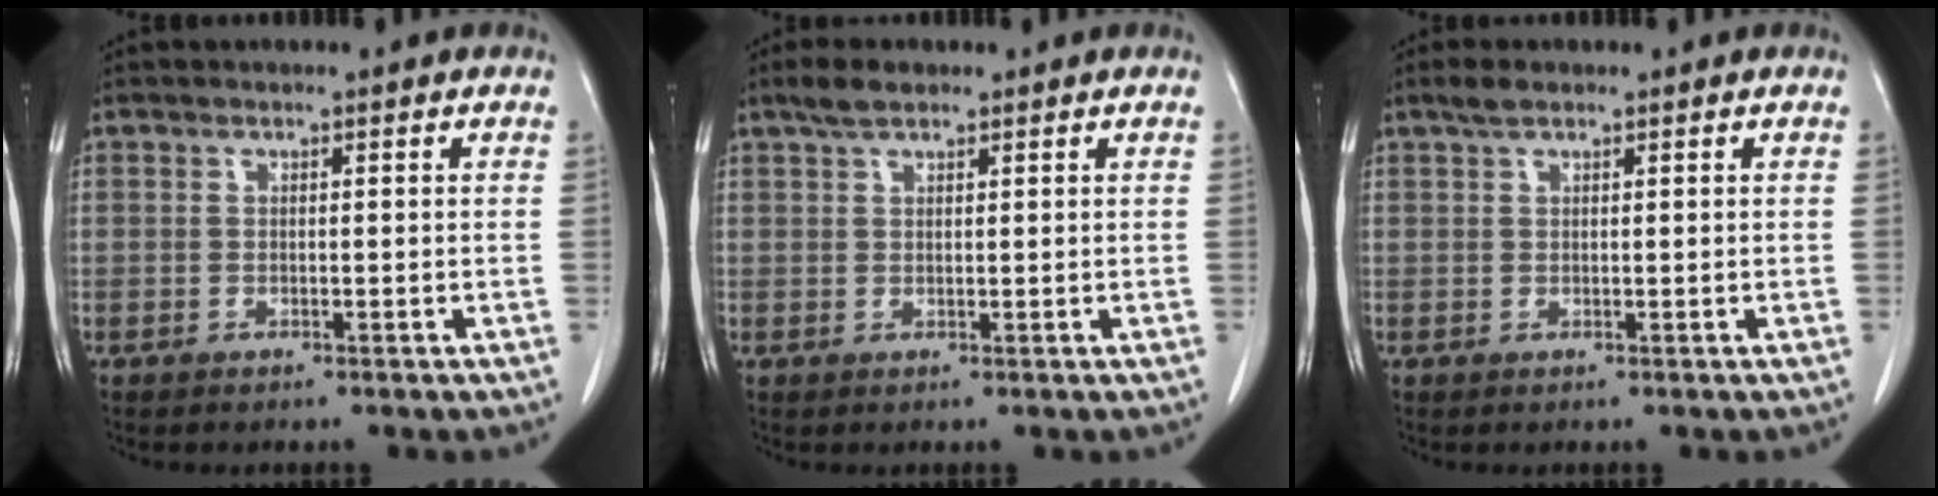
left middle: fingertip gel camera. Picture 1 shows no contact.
{"total": 2.7, "force": [2.0, 0.9, 1.5], "torque": [-0.034, 0.008, 0.038]}
{"total": 1.7, "force": [1.3, 0.5, 1.0], "torque": [-0.023, 0.010, 0.026]}